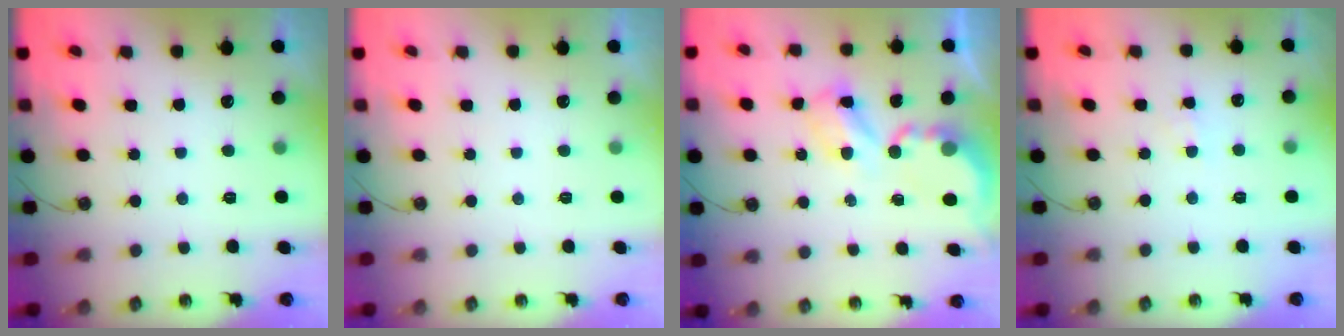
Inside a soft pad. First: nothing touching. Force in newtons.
{"total": 0.0}
{"total": 8.5, "press": 8.4, "slide": 0.4}
{"total": 2.5, "press": 2.5, "slide": 0.5}